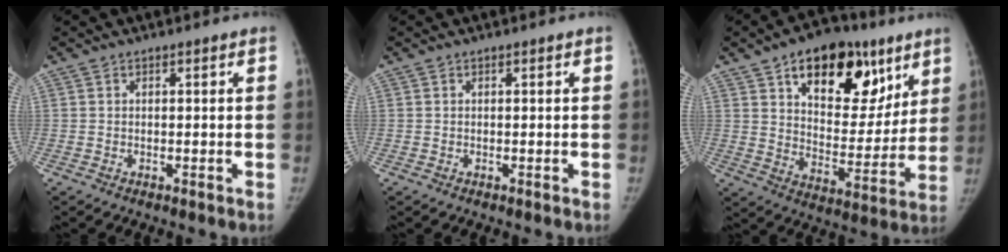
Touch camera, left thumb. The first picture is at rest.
{"total": 0.0}
{"total": 22.3, "force": [11.7, 12.7, 14.1], "torque": [-0.149, -0.035, 0.178]}